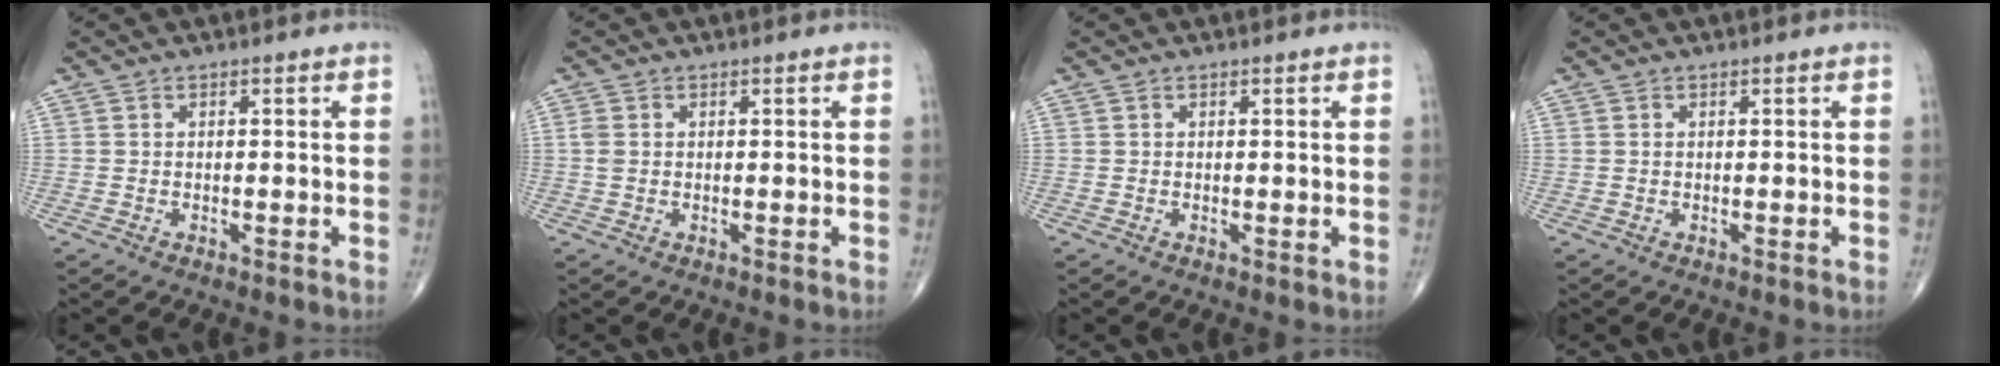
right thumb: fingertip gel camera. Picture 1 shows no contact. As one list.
[{"total": 1.5, "force": [0.2, 1.1, 1.0], "torque": [-0.029, 0.002, 0.003]}, {"total": 0.0}, {"total": 0.0}]